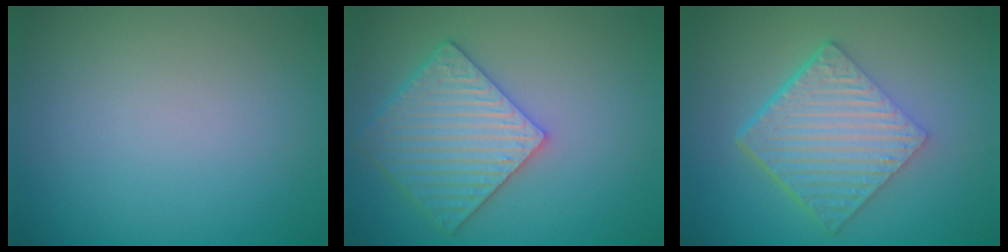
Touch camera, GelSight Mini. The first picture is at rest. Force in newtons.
{"total": 5.4, "press": 4.9, "slide": 2.4}
{"total": 6.5, "press": 4.4, "slide": 4.7}